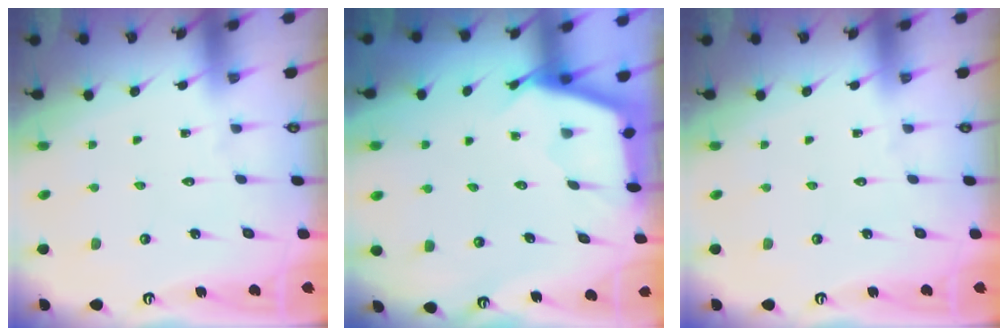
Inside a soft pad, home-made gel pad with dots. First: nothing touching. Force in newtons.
{"total": 2.6, "press": 2.6, "slide": 0.2}
{"total": 0.0}